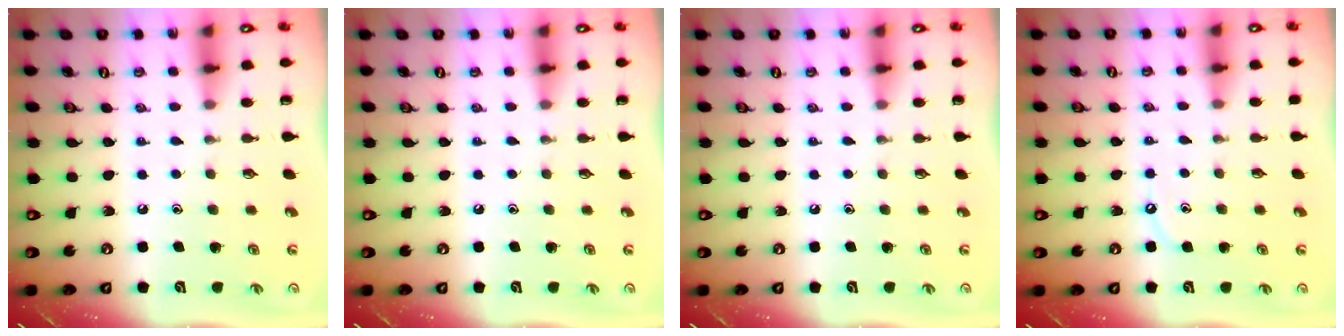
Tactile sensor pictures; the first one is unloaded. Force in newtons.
{"total": 0.0}
{"total": 0.0}
{"total": 5.0, "press": 4.9, "slide": 0.7}